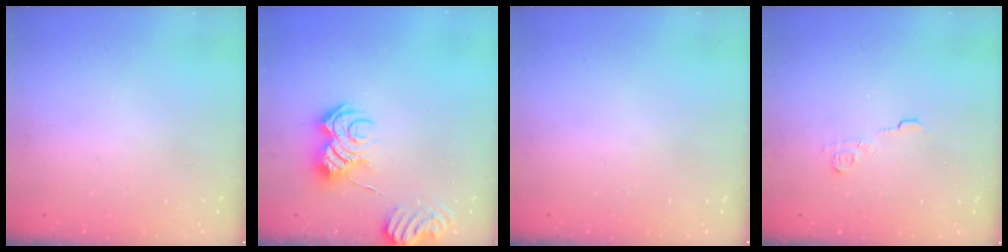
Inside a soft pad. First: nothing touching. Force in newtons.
{"total": 9.1, "press": 9.1, "slide": 0.9}
{"total": 0.0}
{"total": 6.0, "press": 6.0, "slide": 0.7}